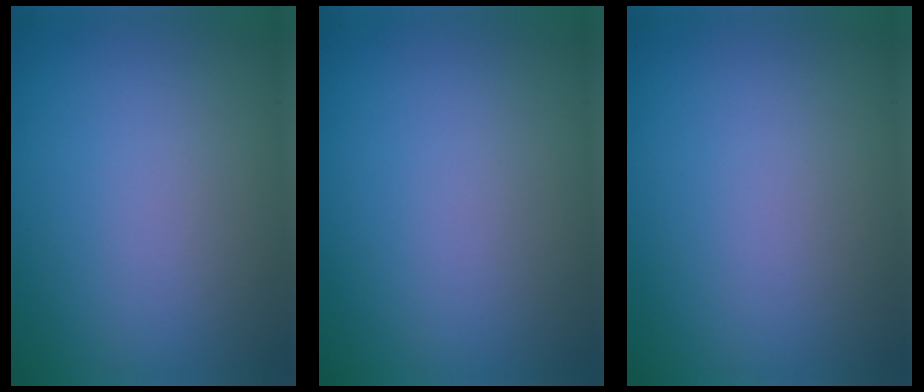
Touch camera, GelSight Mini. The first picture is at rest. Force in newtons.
{"total": 0.0}
{"total": 0.0}